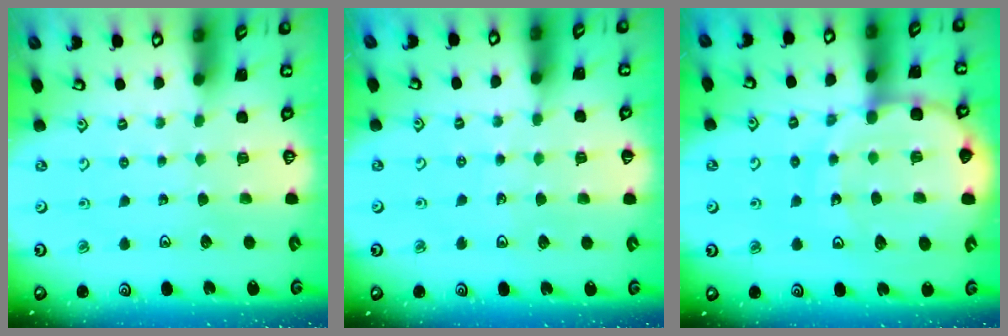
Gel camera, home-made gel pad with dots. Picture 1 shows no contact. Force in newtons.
{"total": 3.1, "press": 2.8, "slide": 1.4}
{"total": 15.0, "press": 14.9, "slide": 1.9}